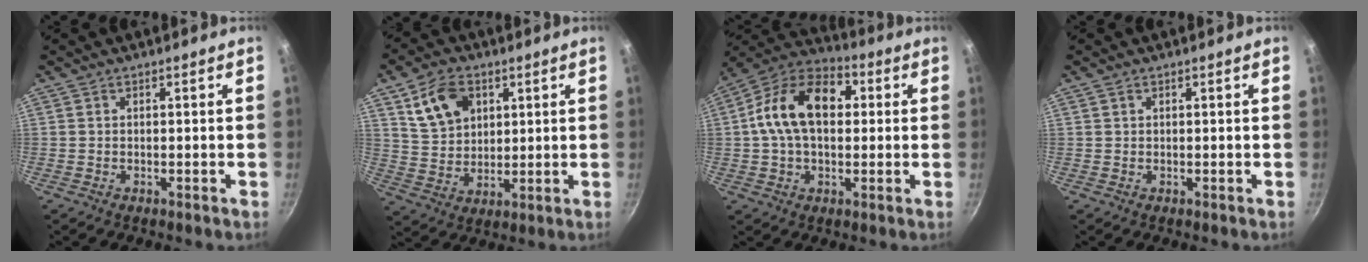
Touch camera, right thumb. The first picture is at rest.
{"total": 11.0, "force": [4.7, 7.7, 6.4], "torque": [-0.098, -0.012, 0.092]}
{"total": 16.7, "force": [2.2, 10.8, 12.5], "torque": [-0.185, 0.031, 0.016]}
{"total": 0.5, "force": [0.3, 0.4, 0.2], "torque": [-0.005, 0.003, 0.006]}